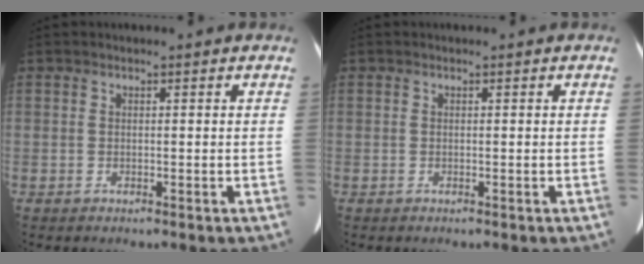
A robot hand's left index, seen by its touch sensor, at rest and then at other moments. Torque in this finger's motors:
{"motor_torque": [0.00, 0.00, 0.00, 0.00]}